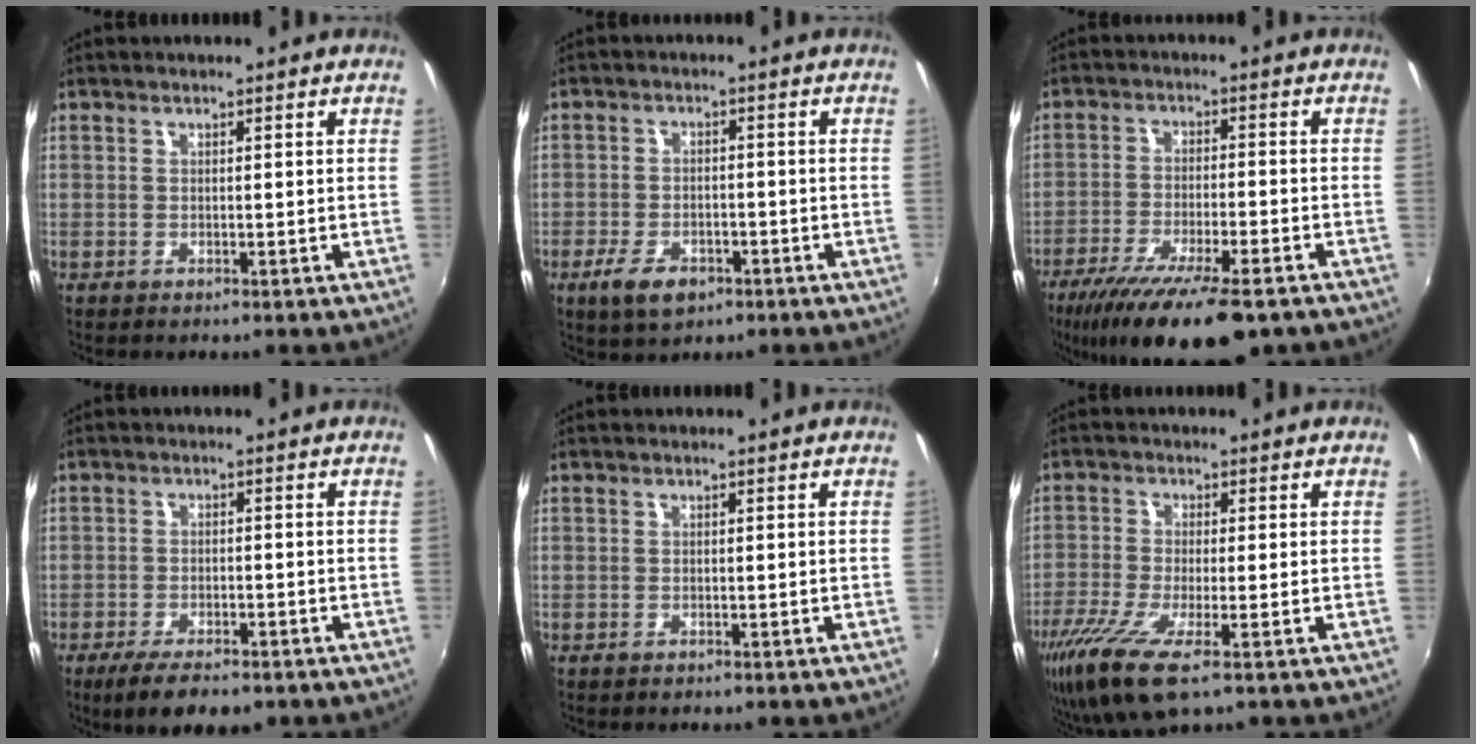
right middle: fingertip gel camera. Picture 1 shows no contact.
{"total": 6.9, "force": [-4.0, 3.7, 4.2], "torque": [-0.105, -0.012, -0.068]}
{"total": 16.5, "force": [-11.8, 3.8, 10.9], "torque": [-0.211, -0.055, -0.192]}
{"total": 7.9, "force": [-5.7, 2.7, 4.7], "torque": [-0.104, -0.020, -0.094]}
{"total": 0.6, "force": [-0.5, 0.3, 0.1], "torque": [-0.005, -0.002, -0.009]}
{"total": 11.5, "force": [-6.6, 2.6, 9.1], "torque": [-0.206, -0.045, -0.124]}